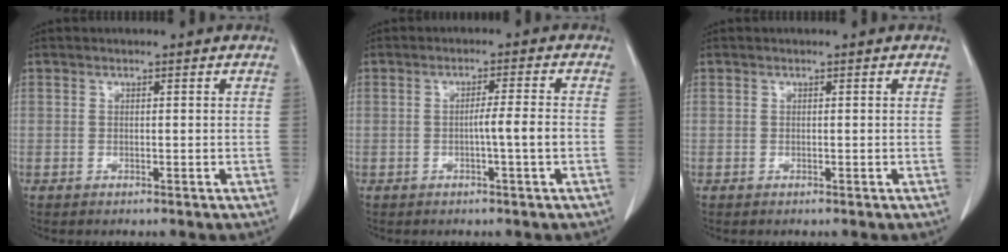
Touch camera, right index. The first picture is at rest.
{"total": 3.6, "force": [-0.9, -0.6, 3.4], "torque": [-0.052, 0.000, -0.016]}
{"total": 0.0}